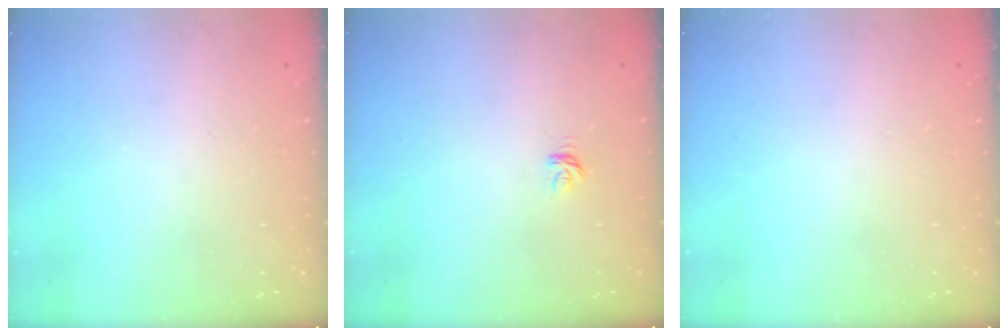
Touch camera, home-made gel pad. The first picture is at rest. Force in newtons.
{"total": 3.1, "press": 3.1, "slide": 0.2}
{"total": 0.0}